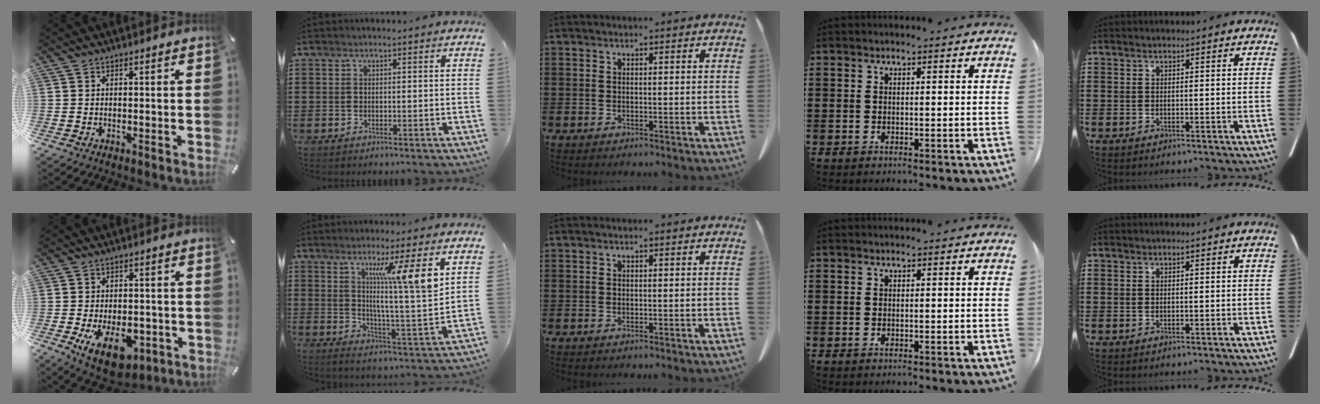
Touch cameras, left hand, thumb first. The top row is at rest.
{"thumb": {"total": 11.9, "force": [-4.2, 7.1, 8.7], "torque": [-0.142, -0.002, -0.068]}, "index": {"total": 11.1, "force": [5.3, 0.5, 9.8], "torque": [-0.176, -0.014, 0.080]}}